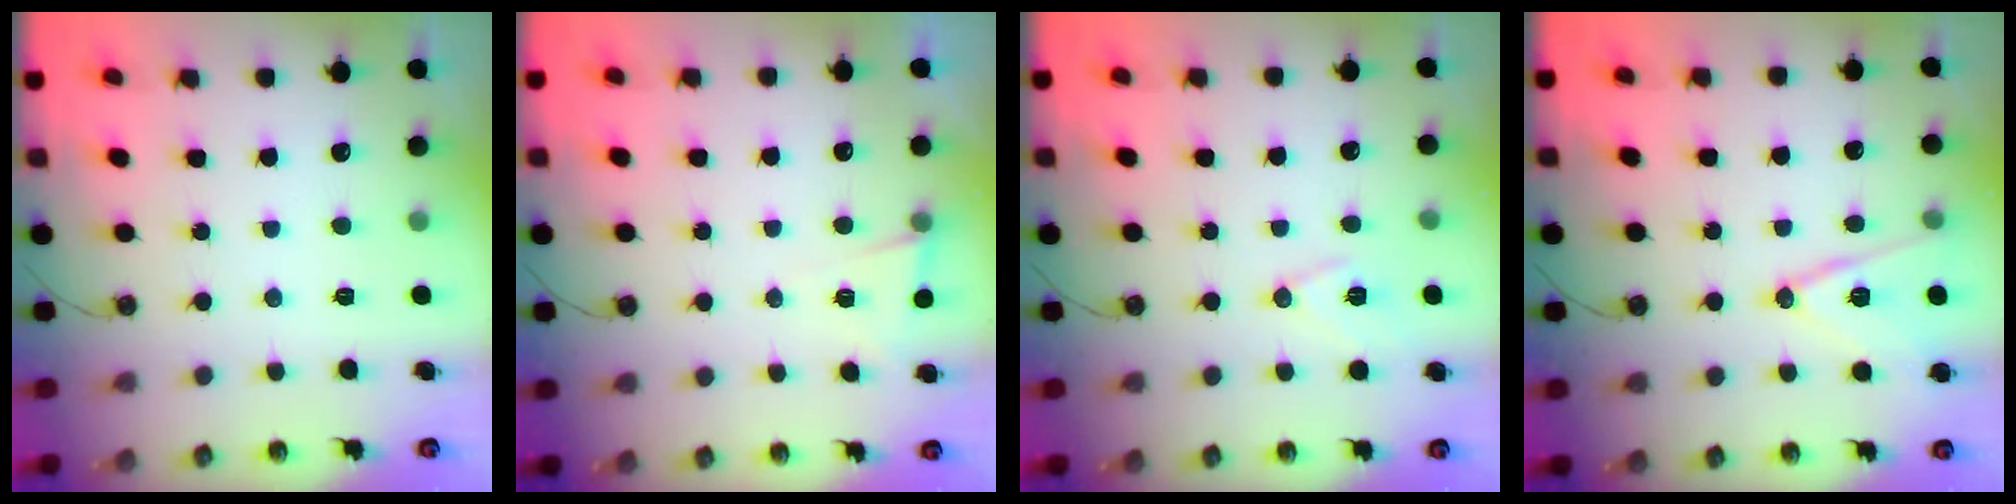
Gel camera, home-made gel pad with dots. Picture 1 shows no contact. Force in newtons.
{"total": 3.5, "press": 3.3, "slide": 1.1}
{"total": 8.6, "press": 7.8, "slide": 3.6}
{"total": 12.7, "press": 12.2, "slide": 3.4}